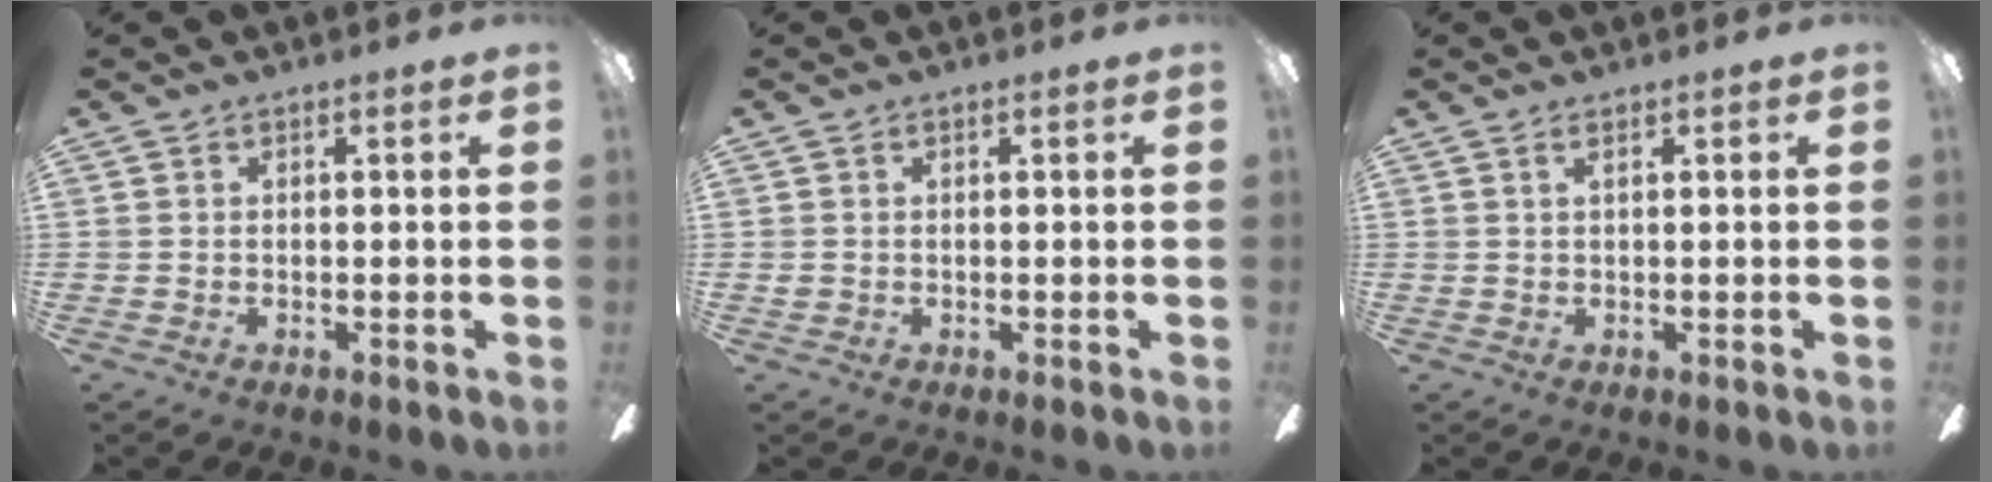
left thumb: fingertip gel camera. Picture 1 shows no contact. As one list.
[{"total": 0.5, "force": [-0.2, 0.5, 0.2], "torque": [-0.004, 0.004, -0.004]}, {"total": 1.0, "force": [0.5, 0.1, 0.8], "torque": [-0.018, 0.000, 0.009]}]